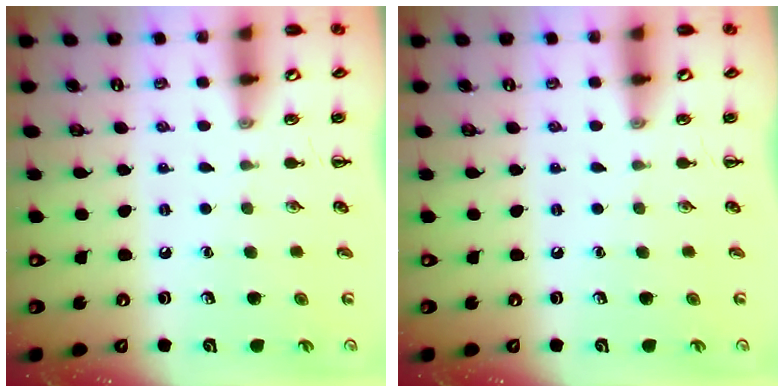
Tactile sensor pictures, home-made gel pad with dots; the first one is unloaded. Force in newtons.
{"total": 0.0}